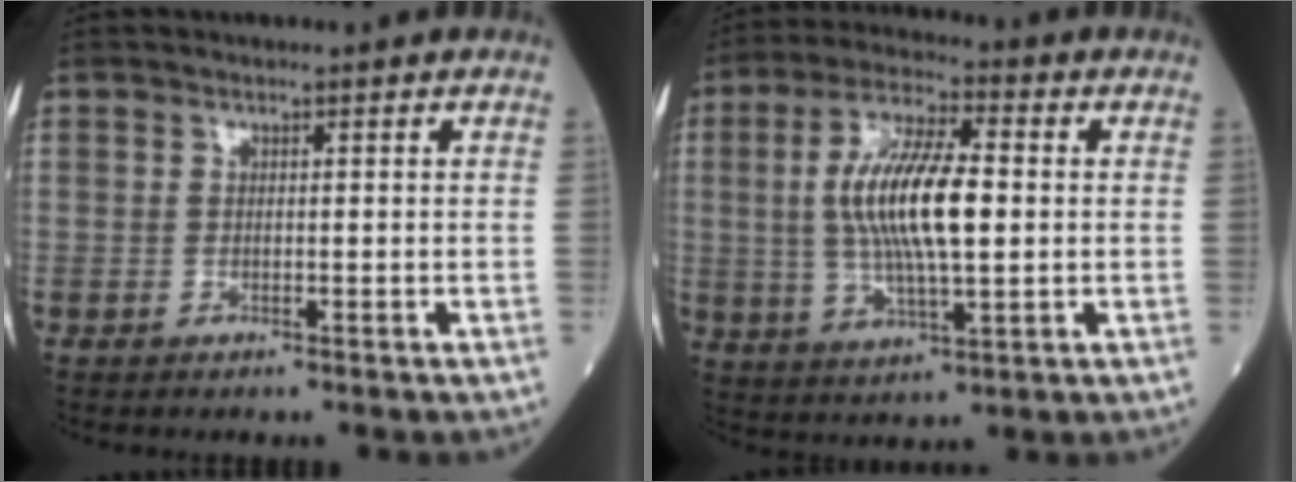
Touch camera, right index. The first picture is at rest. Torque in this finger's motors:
{"motor_torque": [1.38, 0.32, 0.45, 0.21]}